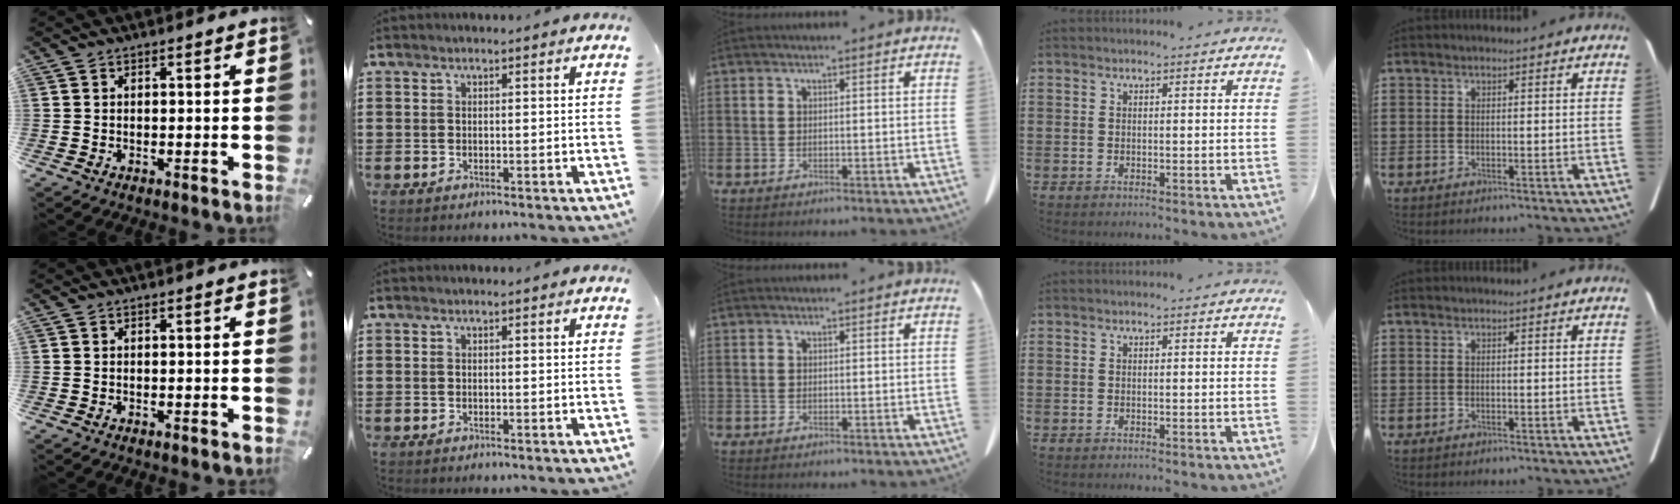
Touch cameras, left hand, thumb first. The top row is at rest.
{}